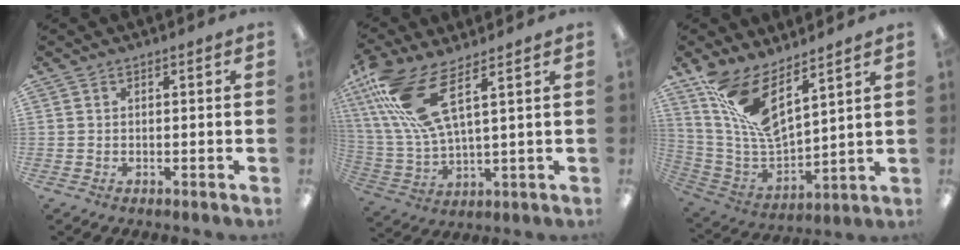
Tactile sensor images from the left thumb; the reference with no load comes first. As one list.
[{"total": 15.6, "force": [8.5, 4.7, 12.2], "torque": [-0.276, -0.030, 0.148]}, {"total": 13.7, "force": [8.9, 4.8, 9.2], "torque": [-0.196, -0.058, 0.161]}]